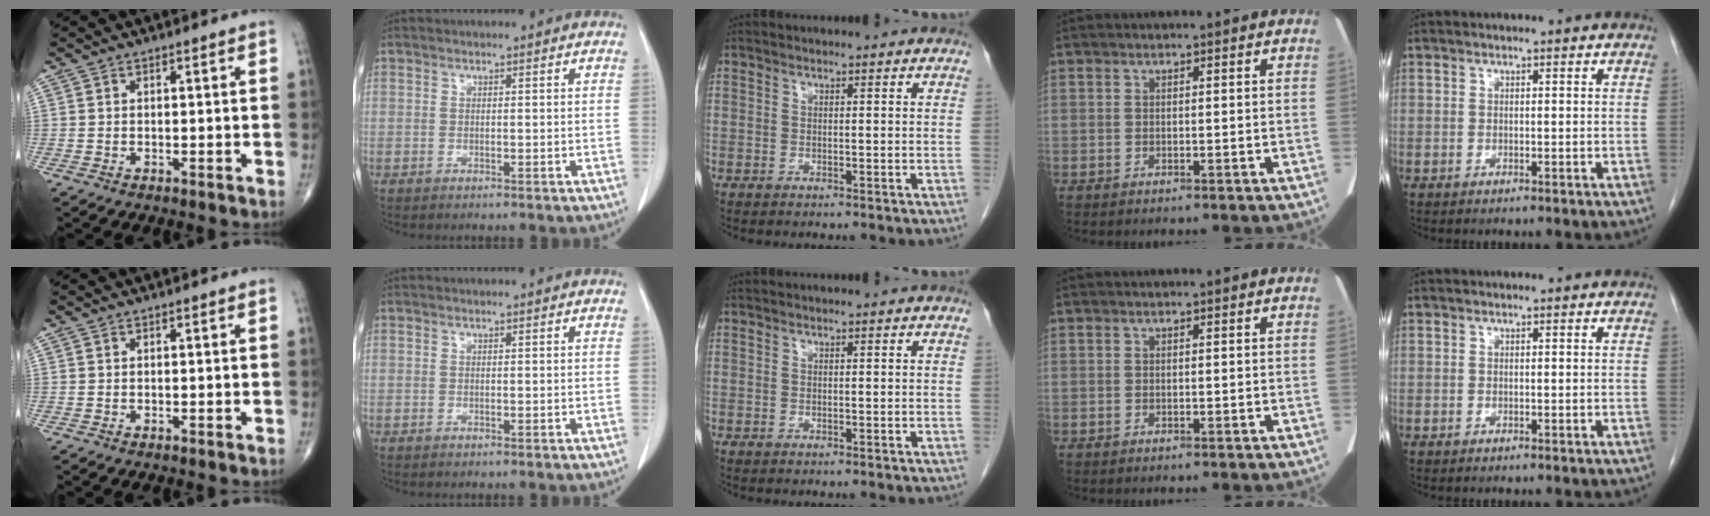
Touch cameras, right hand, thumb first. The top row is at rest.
{}